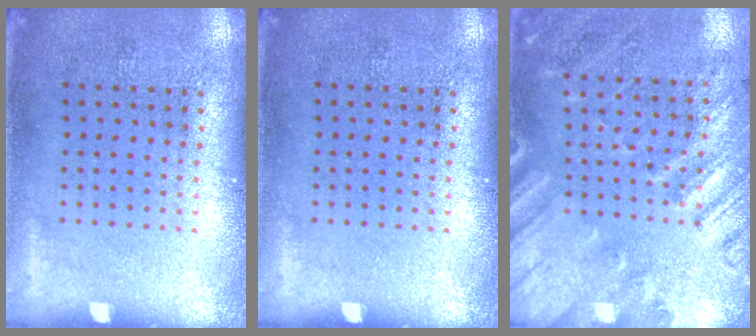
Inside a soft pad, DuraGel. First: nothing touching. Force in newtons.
{"total": 0.0}
{"total": 2.4, "press": 1.9, "slide": 1.6}